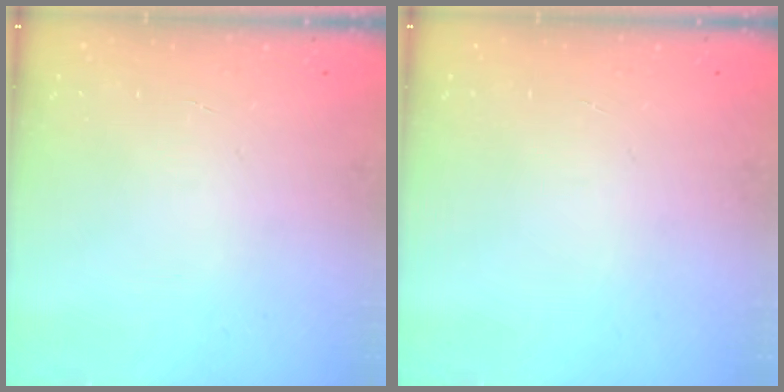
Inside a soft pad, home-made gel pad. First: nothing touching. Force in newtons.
{"total": 0.0}